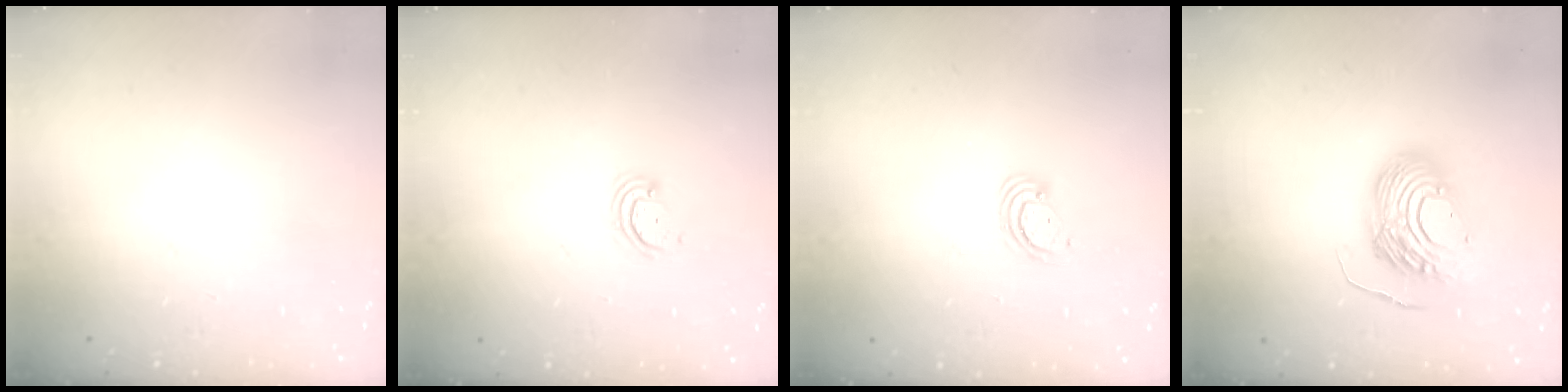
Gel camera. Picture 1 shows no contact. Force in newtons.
{"total": 2.9, "press": 2.8, "slide": 0.4}
{"total": 2.4, "press": 2.4, "slide": 0.2}
{"total": 13.0, "press": 13.0, "slide": 1.1}